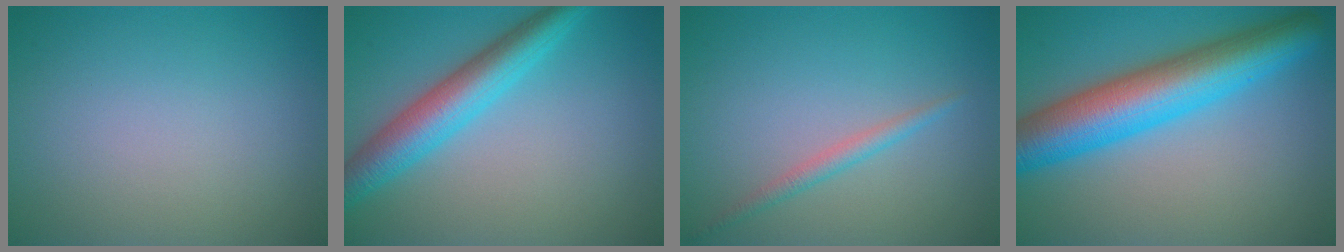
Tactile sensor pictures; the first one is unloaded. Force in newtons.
{"total": 5.6, "press": 5.6, "slide": 0.1}
{"total": 1.5, "press": 1.5, "slide": 0.1}
{"total": 9.5, "press": 9.5, "slide": 0.2}